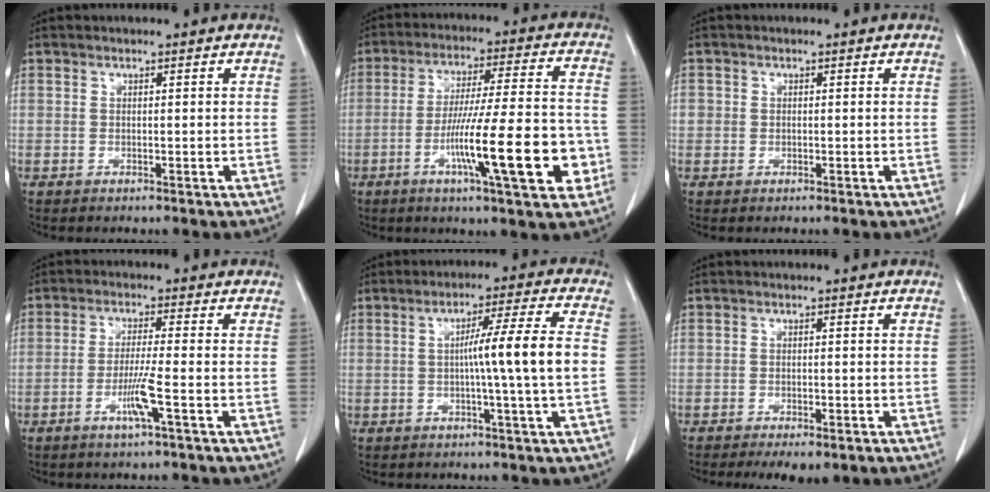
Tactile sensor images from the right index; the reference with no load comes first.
{"total": 16.9, "force": [-5.4, 1.5, 15.9], "torque": [-0.244, -0.001, -0.080]}
{"total": 1.3, "force": [-0.1, 1.3, 0.3], "torque": [0.001, 0.009, 0.000]}
{"total": 4.9, "force": [-2.0, -0.7, 4.4], "torque": [-0.085, -0.009, -0.039]}
{"total": 9.0, "force": [-0.6, -1.6, 8.8], "torque": [-0.139, 0.006, -0.007]}
{"total": 4.5, "force": [-3.1, 1.8, 2.8], "torque": [-0.037, -0.005, -0.040]}